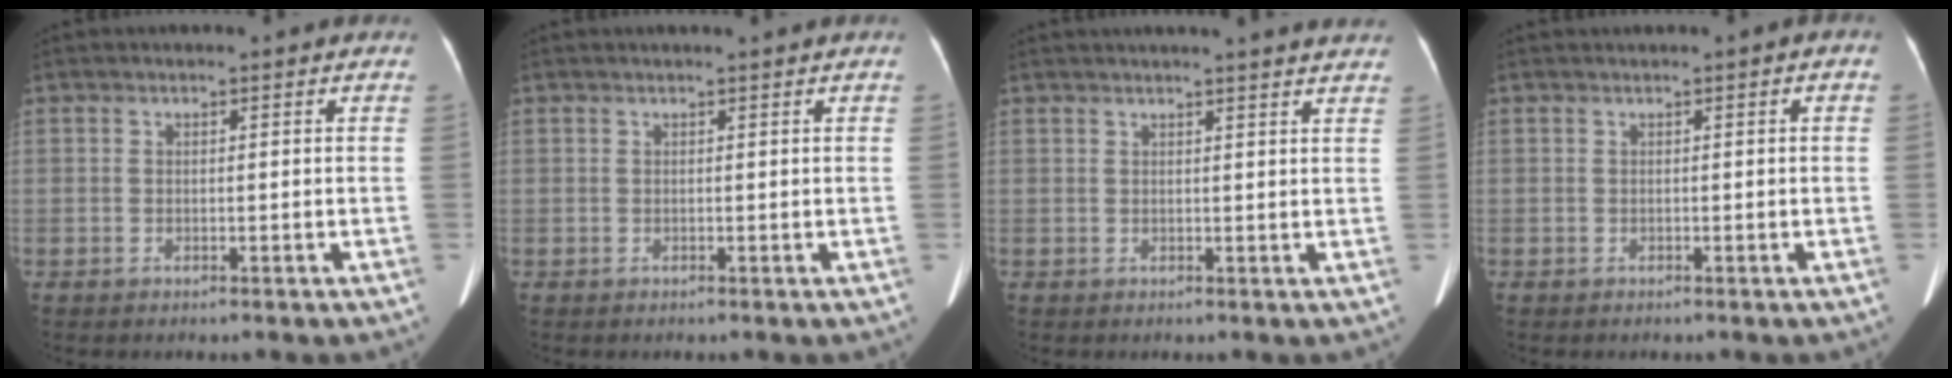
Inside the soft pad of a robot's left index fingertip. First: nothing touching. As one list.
[{"total": 1.1, "force": [0.9, -0.3, 0.5], "torque": [-0.008, 0.007, 0.020]}, {"total": 9.9, "force": [9.0, -0.1, 4.0], "torque": [-0.055, 0.014, 0.089]}, {"total": 0.5, "force": [-0.1, 0.4, 0.3], "torque": [0.002, 0.011, -0.004]}]